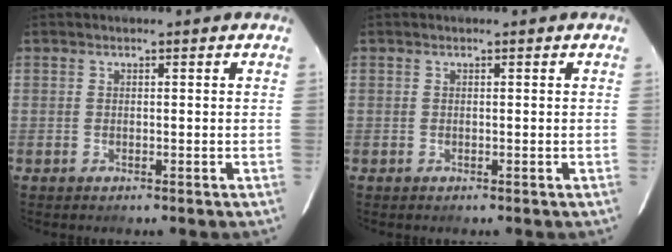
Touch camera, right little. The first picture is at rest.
{"total": 0.0}